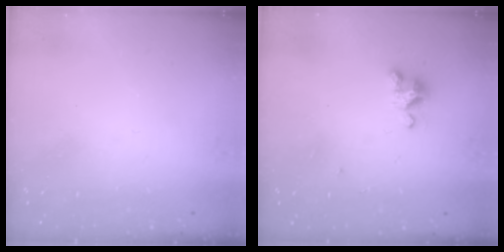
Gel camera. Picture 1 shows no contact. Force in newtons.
{"total": 2.9, "press": 2.9, "slide": 0.3}